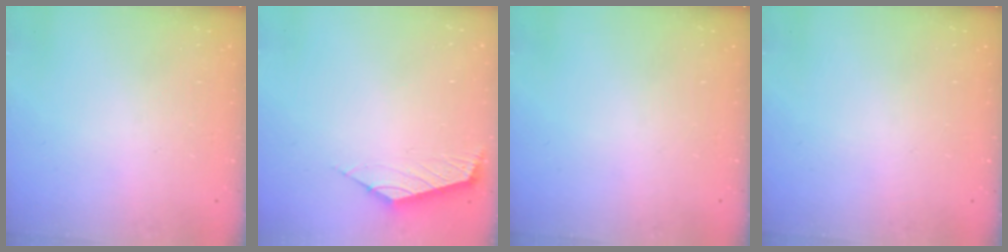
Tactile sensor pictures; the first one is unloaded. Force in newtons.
{"total": 2.6, "press": 2.5, "slide": 0.6}
{"total": 0.0}
{"total": 0.0}